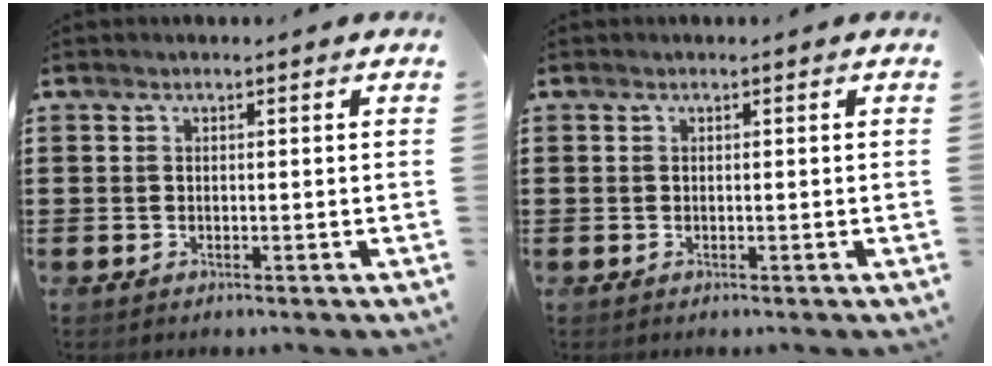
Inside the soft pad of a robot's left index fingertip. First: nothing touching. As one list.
[{"total": 0.0}]